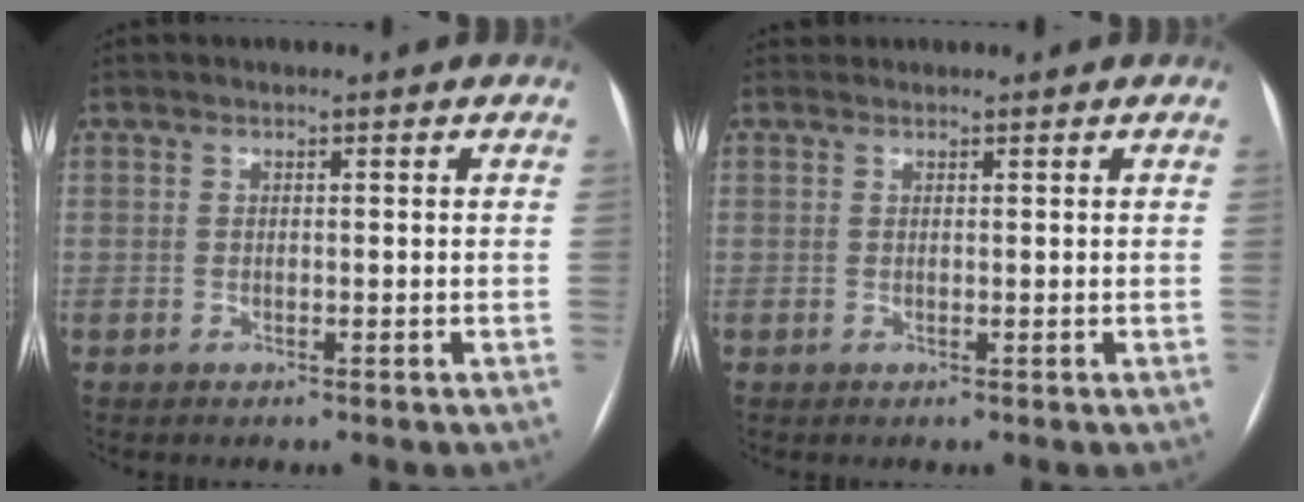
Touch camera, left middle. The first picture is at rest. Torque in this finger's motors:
{"motor_torque": [0.05, -0.05, -0.04, -0.01]}